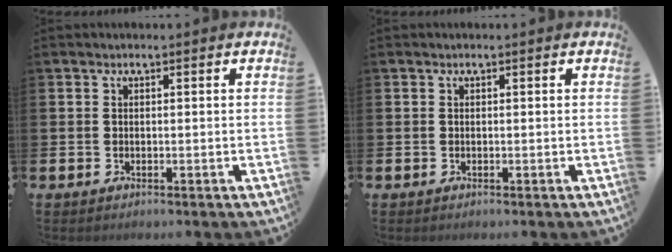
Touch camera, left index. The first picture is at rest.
{"total": 0.0}